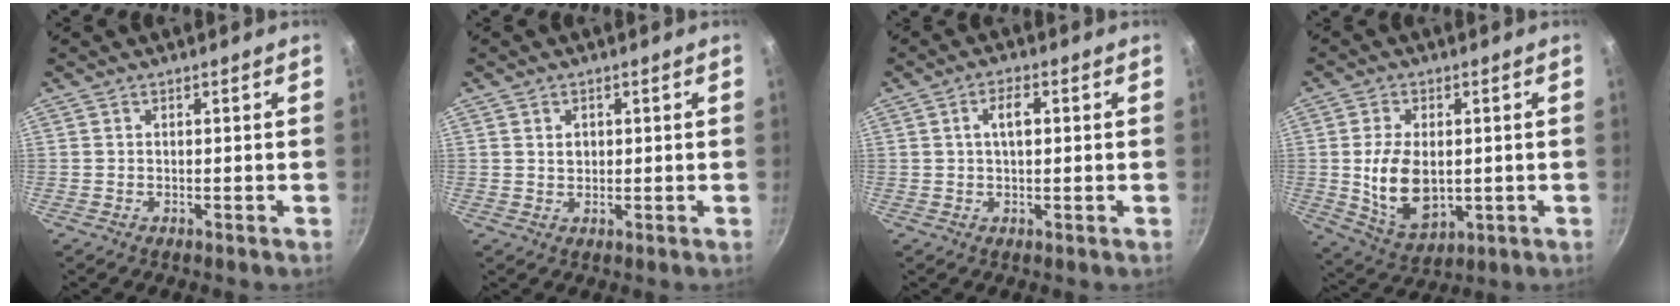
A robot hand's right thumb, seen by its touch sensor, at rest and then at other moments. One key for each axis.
{"total": 2.0, "fx": 0.5, "fy": 1.6, "fz": 1.1, "tx": -0.010, "ty": 0.000, "tz": 0.009}
{"total": 4.1, "fx": 0.7, "fy": 1.8, "fz": 3.6, "tx": -0.064, "ty": 0.010, "tz": 0.008}
{"total": 11.7, "fx": 0.0, "fy": 7.2, "fz": 9.2, "tx": -0.157, "ty": -0.012, "tz": 0.015}